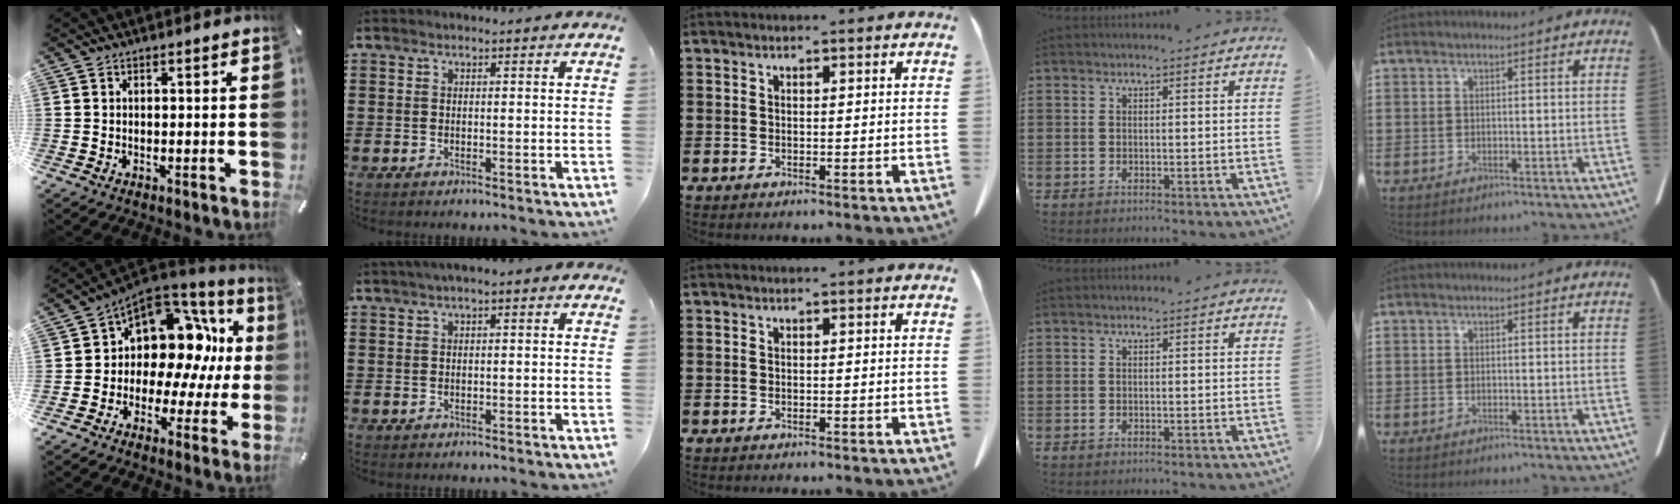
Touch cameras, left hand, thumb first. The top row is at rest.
{"thumb": {"total": 11.7, "force": [3.3, 9.3, 6.2], "torque": [-0.101, -0.043, 0.057]}, "index": {"total": 1.2, "force": [-0.3, 0.6, 1.0], "torque": [-0.019, 0.003, -0.008]}}